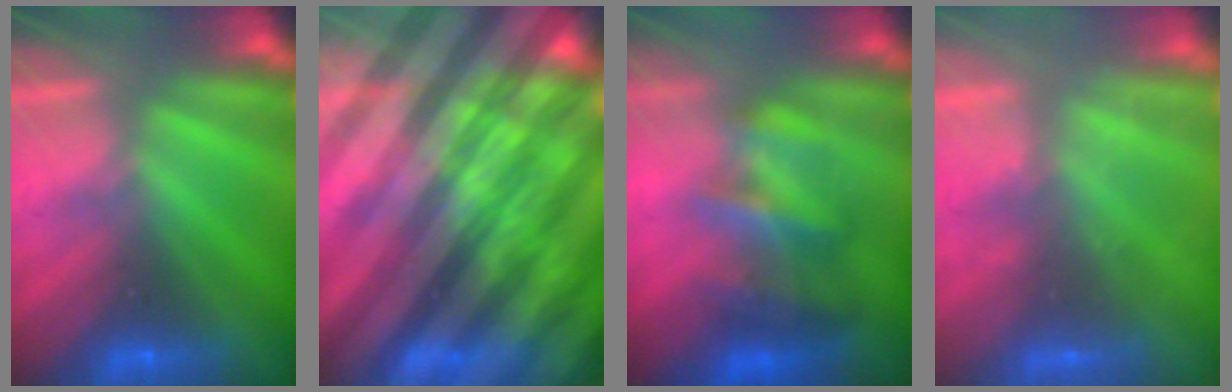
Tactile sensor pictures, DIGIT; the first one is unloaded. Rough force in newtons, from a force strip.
{"total": 6.2}
{"total": 4.7}
{"total": 2.3}